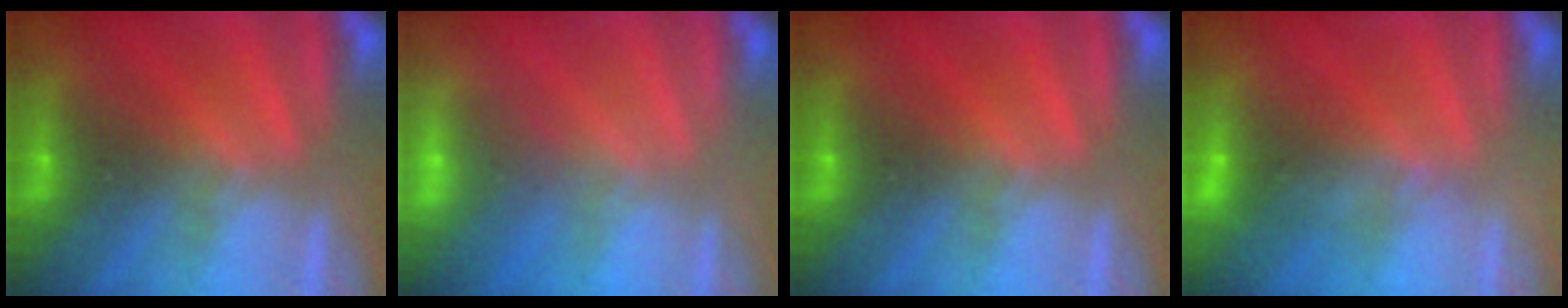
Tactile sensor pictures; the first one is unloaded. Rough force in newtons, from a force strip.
{"total": 2.9}
{"total": 0.0}
{"total": 3.9}